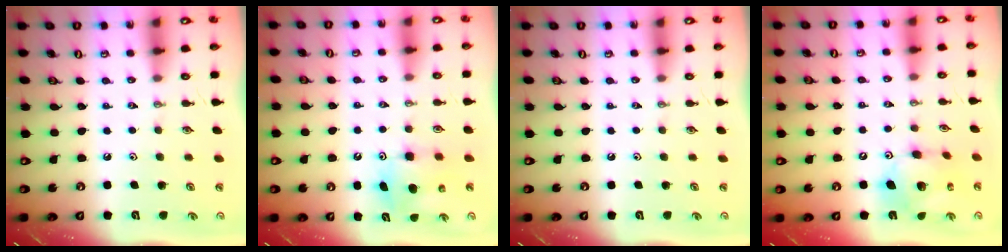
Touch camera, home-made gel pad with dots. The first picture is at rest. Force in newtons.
{"total": 7.6, "press": 7.6, "slide": 0.4}
{"total": 0.0}
{"total": 12.5, "press": 12.5, "slide": 1.3}